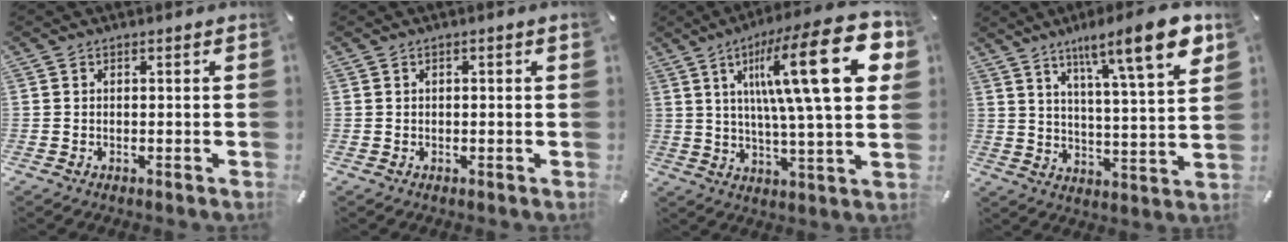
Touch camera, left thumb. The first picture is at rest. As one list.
[{"total": 0.7, "force": [0.1, 0.1, 0.7], "torque": [-0.011, -0.001, 0.001]}, {"total": 26.5, "force": [8.1, 5.7, 24.5], "torque": [-0.404, -0.032, 0.108]}, {"total": 16.4, "force": [10.3, 3.0, 12.4], "torque": [-0.177, -0.061, 0.155]}]